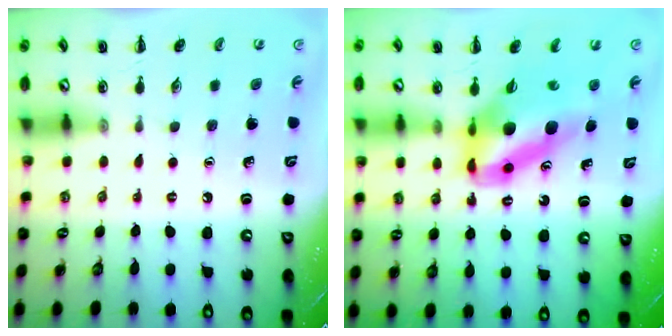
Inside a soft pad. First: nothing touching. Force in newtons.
{"total": 11.8, "press": 11.2, "slide": 3.6}